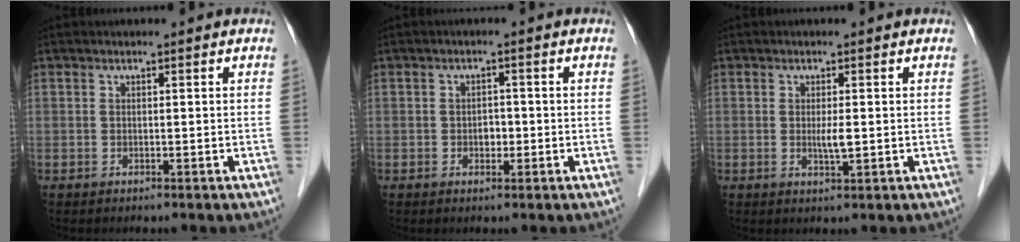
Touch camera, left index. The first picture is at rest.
{"total": 1.8, "force": [-0.5, 1.2, 1.2], "torque": [-0.018, 0.004, -0.006]}
{"total": 2.1, "force": [0.0, 0.3, 2.0], "torque": [-0.041, -0.004, 0.001]}